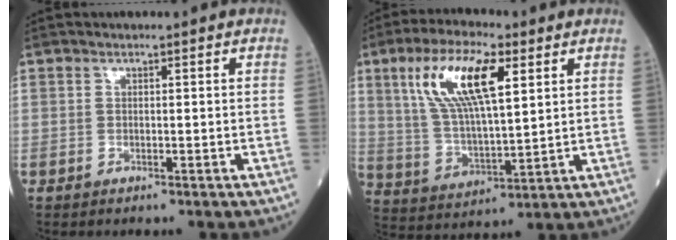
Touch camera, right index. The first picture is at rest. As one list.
[{"total": 13.9, "force": [5.8, 3.7, 12.1], "torque": [-0.250, 0.013, 0.111]}]